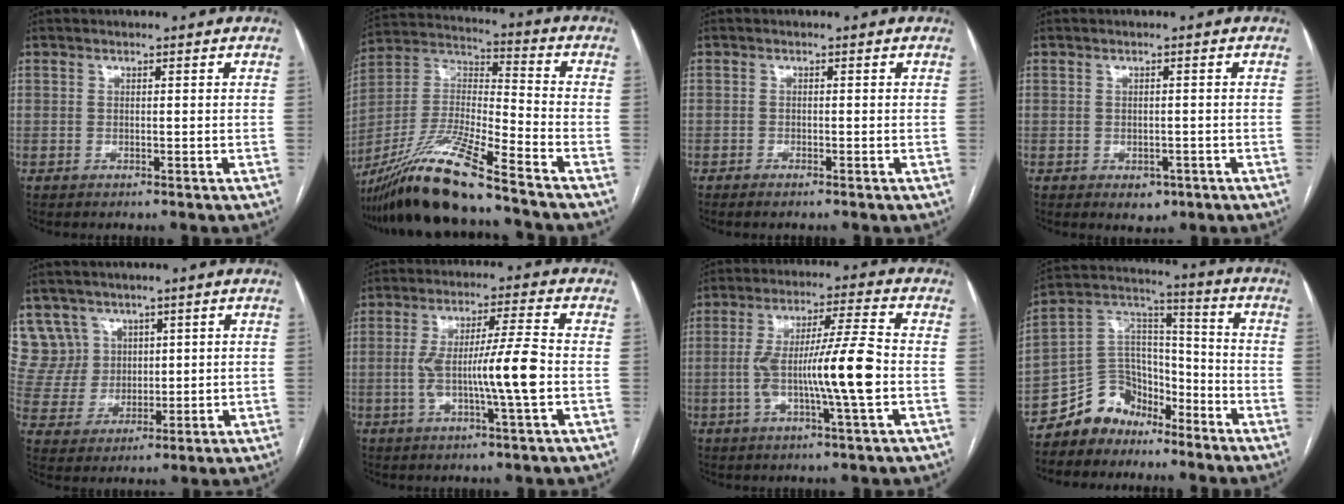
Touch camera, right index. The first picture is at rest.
{"total": 17.0, "force": [-13.5, -0.1, 10.4], "torque": [-0.219, -0.018, -0.255]}
{"total": 0.9, "force": [-0.8, 0.0, 0.5], "torque": [-0.013, -0.001, -0.012]}
{"total": 2.6, "force": [-1.3, 1.8, 1.4], "torque": [-0.012, 0.001, -0.006]}
{"total": 8.0, "force": [5.0, 6.3, -0.1], "torque": [-0.002, 0.023, 0.112]}
{"total": 10.0, "force": [-1.6, -0.4, 9.9], "torque": [-0.181, 0.005, -0.029]}
{"total": 12.2, "force": [-1.9, -0.2, 12.0], "torque": [-0.221, 0.005, -0.038]}
{"total": 10.4, "force": [-8.0, 6.5, 1.3], "torque": [-0.023, 0.066, -0.148]}